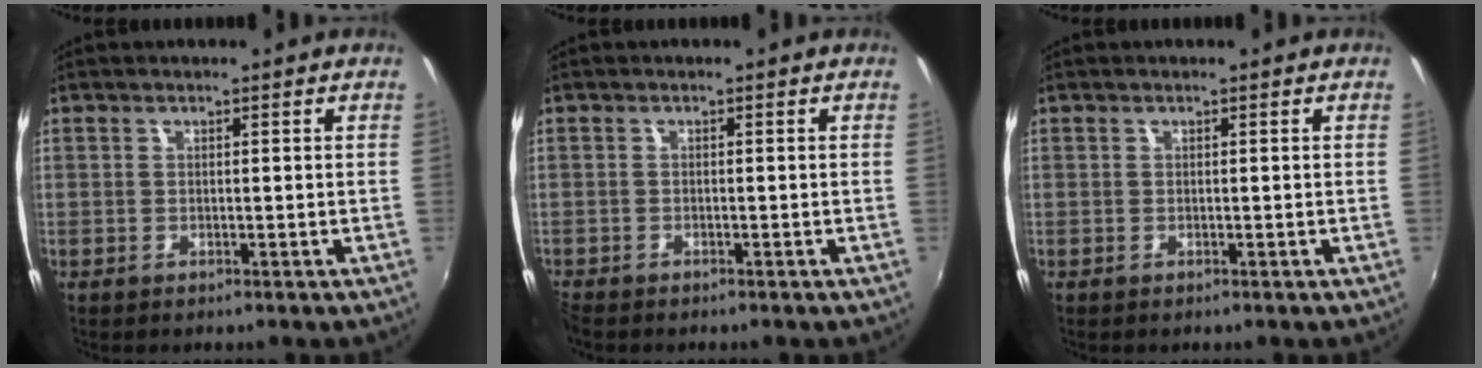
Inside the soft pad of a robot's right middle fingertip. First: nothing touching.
{"total": 2.0, "force": [-1.9, 0.5, 0.4], "torque": [-0.015, -0.013, -0.039]}
{"total": 0.0}